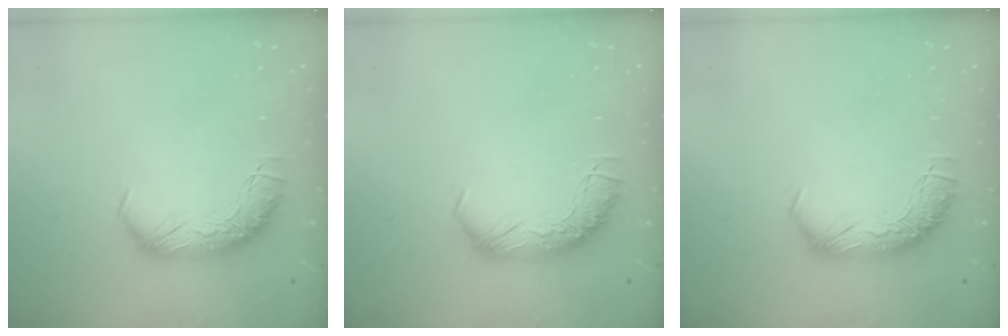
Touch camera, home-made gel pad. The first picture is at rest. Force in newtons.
{"total": 0.0}
{"total": 0.0}